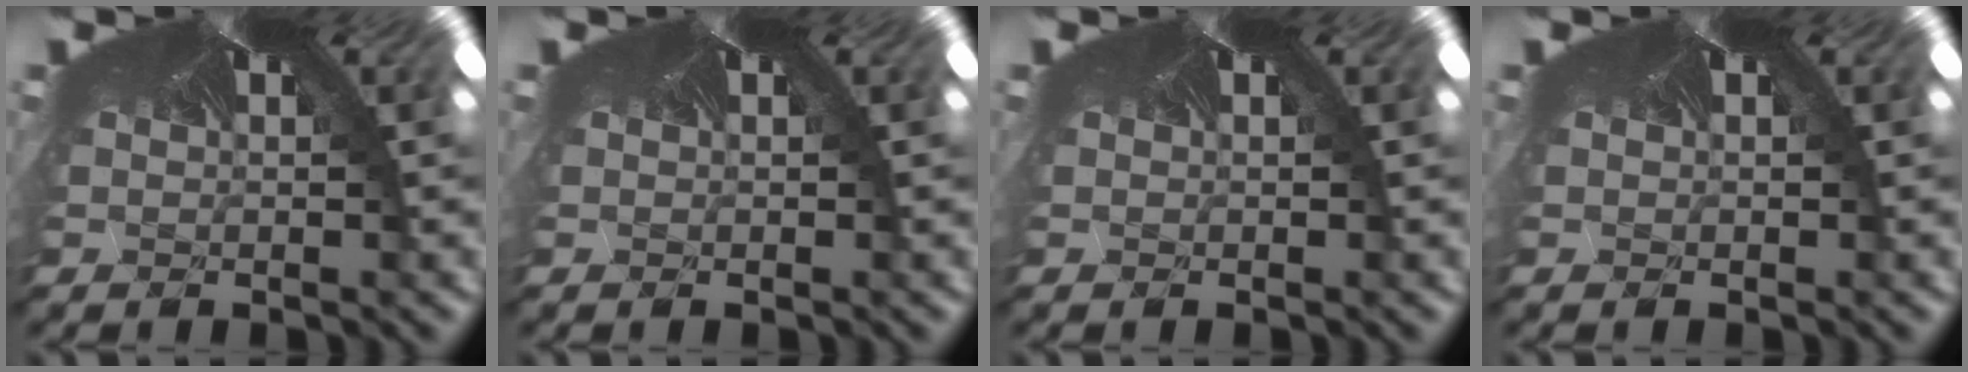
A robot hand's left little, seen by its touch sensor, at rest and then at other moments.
{"total": 0.0}
{"total": 0.0}
{"total": 0.0}